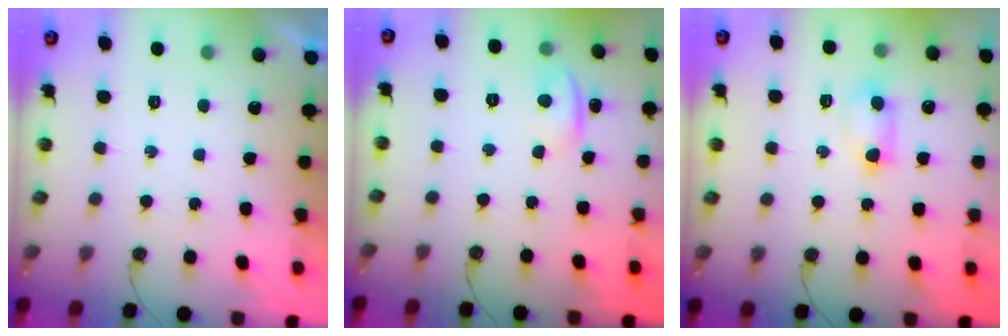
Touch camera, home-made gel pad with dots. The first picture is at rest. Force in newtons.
{"total": 4.7, "press": 2.7, "slide": 3.9}
{"total": 5.4, "press": 5.3, "slide": 1.1}